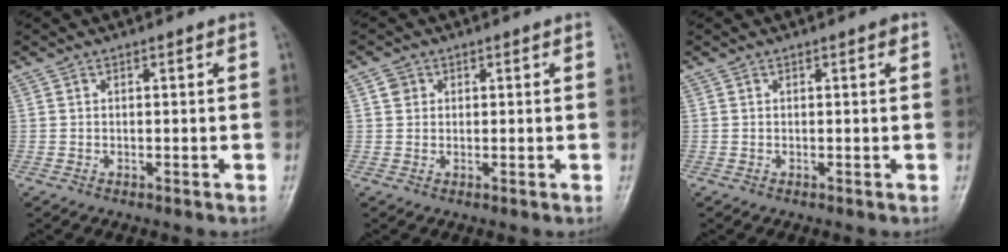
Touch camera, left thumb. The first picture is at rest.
{"total": 2.0, "force": [0.7, 1.8, 0.6], "torque": [0.000, 0.000, 0.007]}
{"total": 0.8, "force": [0.4, 0.2, 0.7], "torque": [-0.011, 0.001, 0.001]}